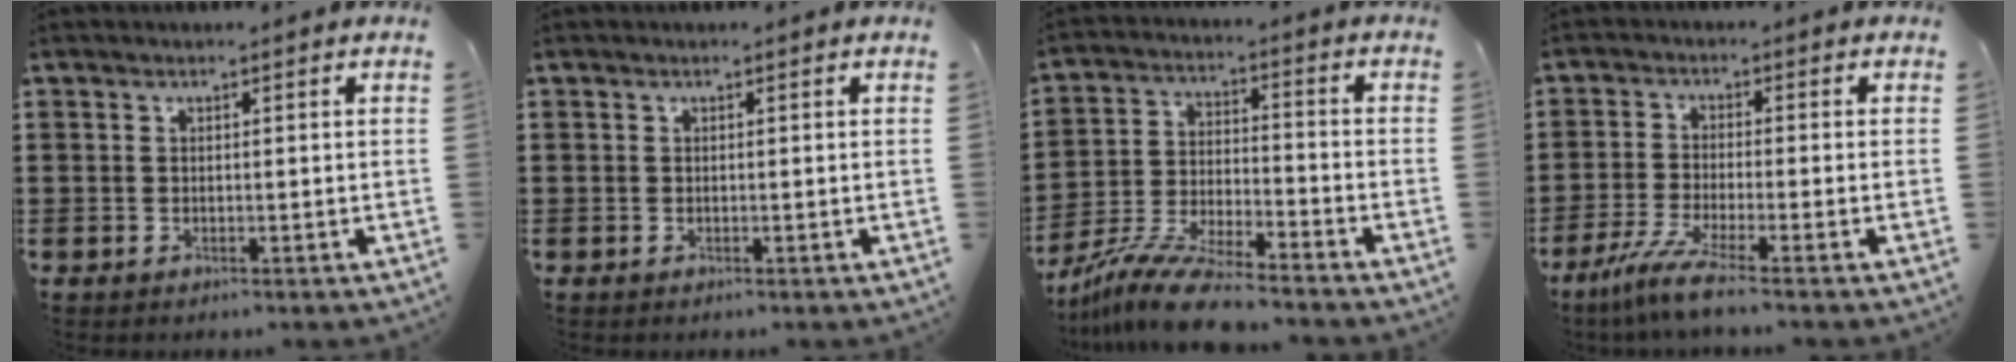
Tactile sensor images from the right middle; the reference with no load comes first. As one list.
[{"total": 0.0}, {"total": 9.8, "force": [-8.9, 0.5, 4.0], "torque": [-0.090, 0.003, -0.178]}, {"total": 5.4, "force": [-3.9, 0.0, 3.7], "torque": [-0.096, -0.026, -0.080]}]